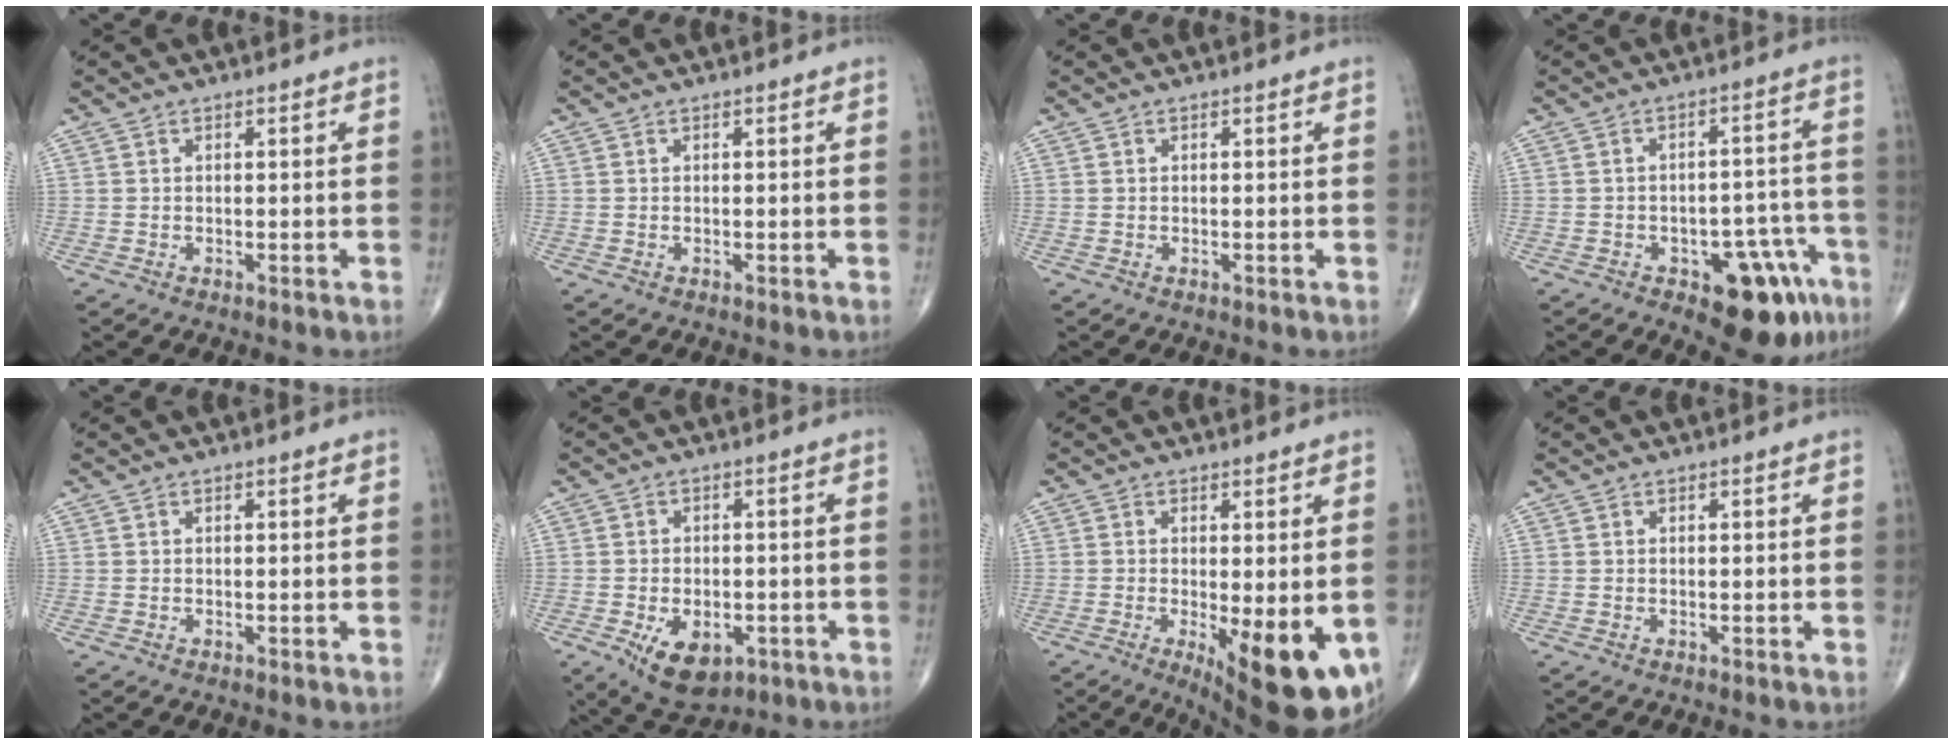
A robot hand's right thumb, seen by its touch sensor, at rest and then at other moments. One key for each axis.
{"total": 0.0}
{"total": 0.0}
{"total": 13.0, "fx": -6.7, "fy": 6.2, "fz": 9.2, "tx": -0.076, "ty": 0.044, "tz": -0.080}
{"total": 0.0}
{"total": 9.4, "fx": -3.6, "fy": 5.7, "fz": 6.5, "tx": -0.092, "ty": 0.005, "tz": -0.045}
{"total": 14.0, "fx": -3.8, "fy": 4.4, "fz": 12.7, "tx": -0.148, "ty": -0.023, "tz": -0.039}
{"total": 0.0}